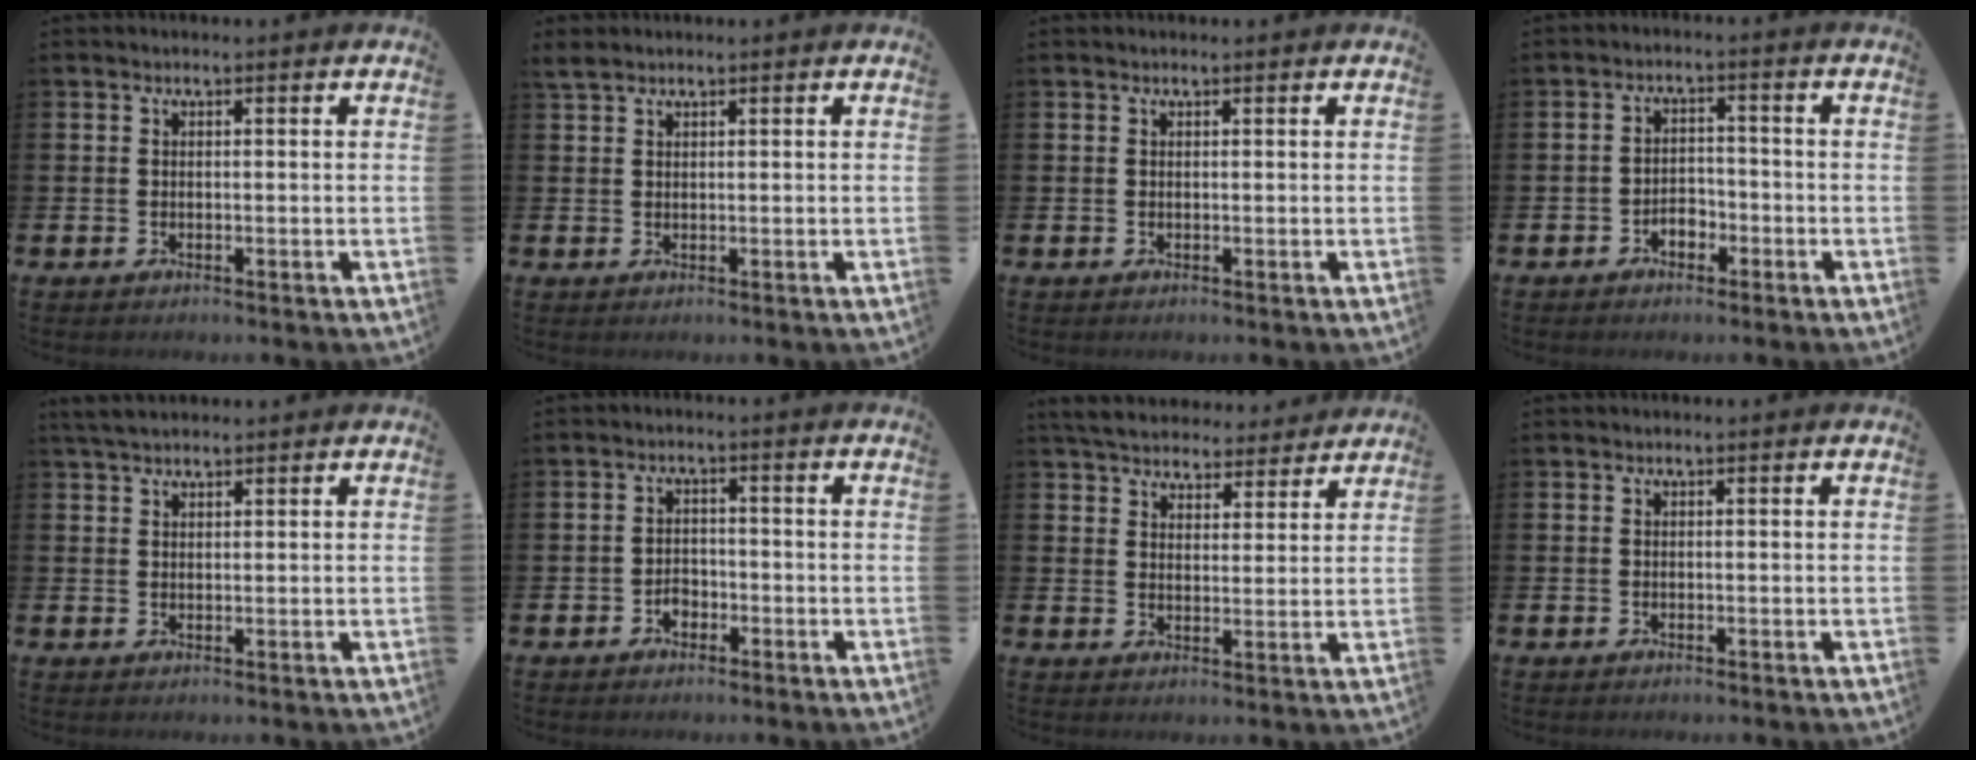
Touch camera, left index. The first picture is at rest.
{"total": 1.6, "force": [1.4, 0.6, 0.4], "torque": [0.000, 0.000, 0.023]}
{"total": 0.0}
{"total": 2.5, "force": [-1.8, 1.4, 0.9], "torque": [-0.018, 0.004, -0.040]}
{"total": 2.9, "force": [2.6, 0.9, 1.1], "torque": [-0.024, -0.003, 0.048]}
{"total": 2.0, "force": [-1.1, 1.5, 0.8], "torque": [-0.014, 0.002, -0.026]}
{"total": 5.6, "force": [5.3, 1.5, 0.4], "torque": [-0.028, -0.035, 0.095]}
{"total": 0.0}